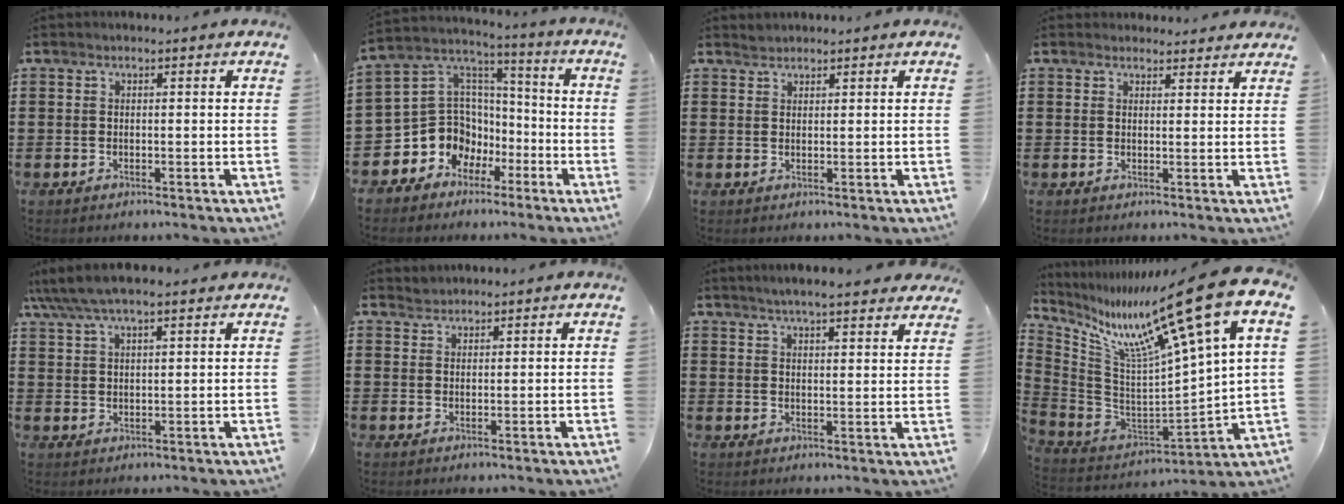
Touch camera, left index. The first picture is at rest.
{"total": 9.7, "force": [-3.6, 8.9, 1.9], "torque": [-0.087, -0.009, -0.063]}
{"total": 1.3, "force": [1.2, 0.4, 0.0], "torque": [-0.003, -0.001, 0.025]}
{"total": 2.2, "force": [2.1, 0.5, 0.1], "torque": [-0.007, -0.002, 0.042]}
{"total": 4.7, "force": [3.8, 1.1, 2.6], "torque": [-0.060, 0.000, 0.068]}
{"total": 1.4, "force": [1.3, 0.3, -0.3], "torque": [0.001, 0.001, 0.028]}
{"total": 4.5, "force": [4.2, 0.0, 1.5], "torque": [-0.042, -0.012, 0.077]}
{"total": 15.7, "force": [10.4, -0.2, 11.7], "torque": [-0.215, -0.084, 0.151]}